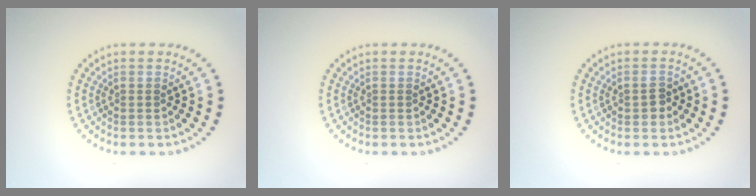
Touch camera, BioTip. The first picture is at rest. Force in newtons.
{"total": 0.0}
{"total": 1.4, "press": 1.4, "slide": 0.1}